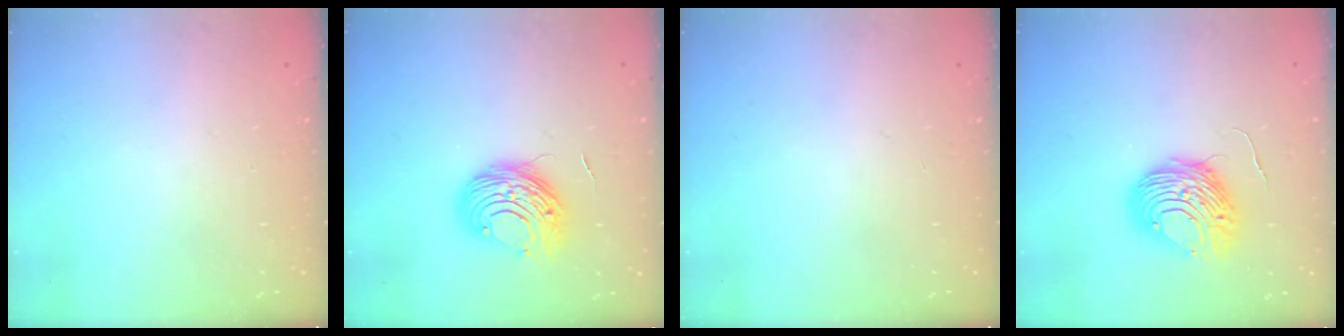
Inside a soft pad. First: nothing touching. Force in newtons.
{"total": 9.6, "press": 9.5, "slide": 1.2}
{"total": 0.0}
{"total": 9.7, "press": 9.6, "slide": 1.1}